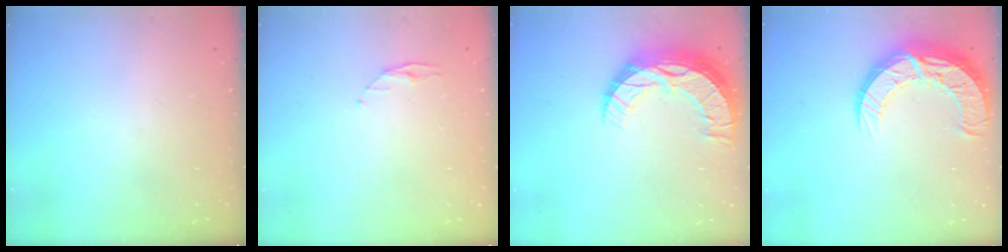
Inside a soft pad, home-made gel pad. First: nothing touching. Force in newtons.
{"total": 3.9, "press": 3.9, "slide": 0.5}
{"total": 14.2, "press": 14.2, "slide": 1.1}
{"total": 13.3, "press": 13.2, "slide": 1.2}